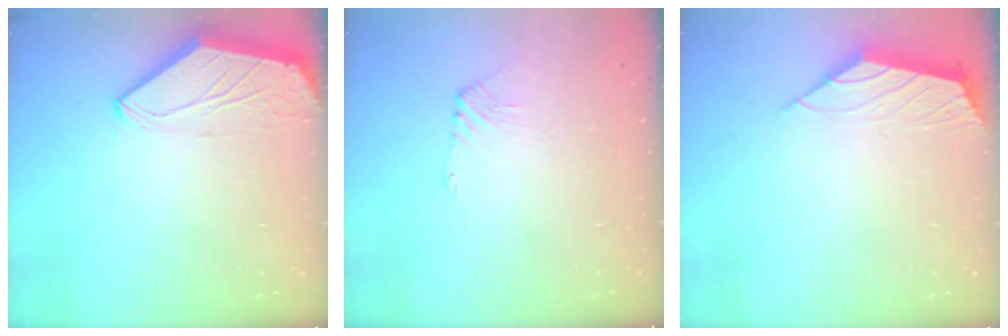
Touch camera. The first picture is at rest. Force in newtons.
{"total": 3.0, "press": 2.9, "slide": 0.5}
{"total": 2.2, "press": 2.2, "slide": 0.5}